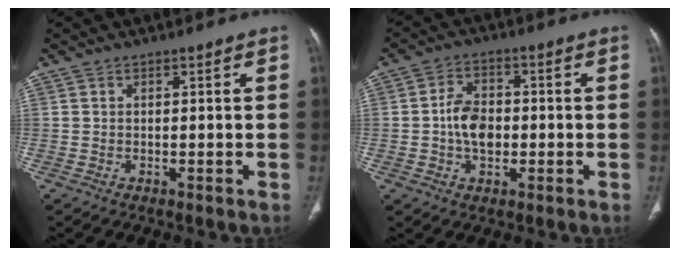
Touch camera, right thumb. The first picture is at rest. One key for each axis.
{"total": 7.0, "fx": -0.8, "fy": 4.9, "fz": 5.0, "tx": -0.071, "ty": 0.014, "tz": -0.018}